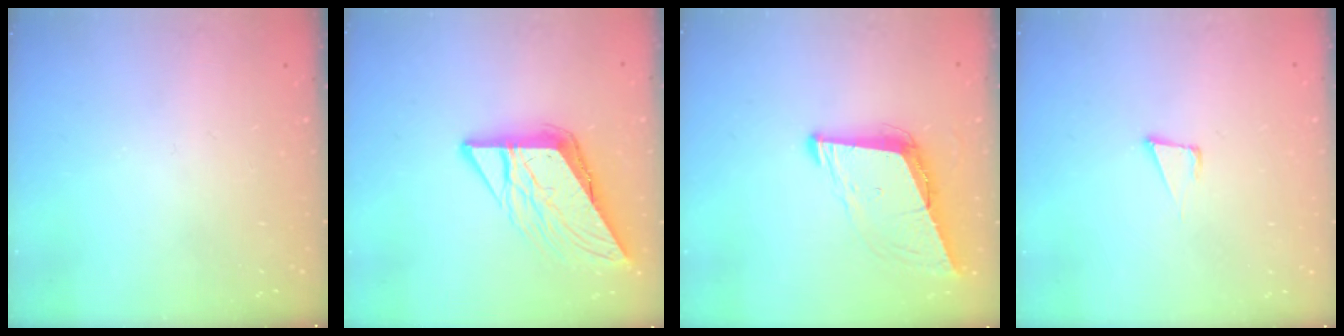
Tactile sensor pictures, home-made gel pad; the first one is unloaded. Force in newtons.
{"total": 10.9, "press": 10.8, "slide": 1.1}
{"total": 9.1, "press": 8.3, "slide": 3.7}
{"total": 4.2, "press": 2.8, "slide": 3.1}